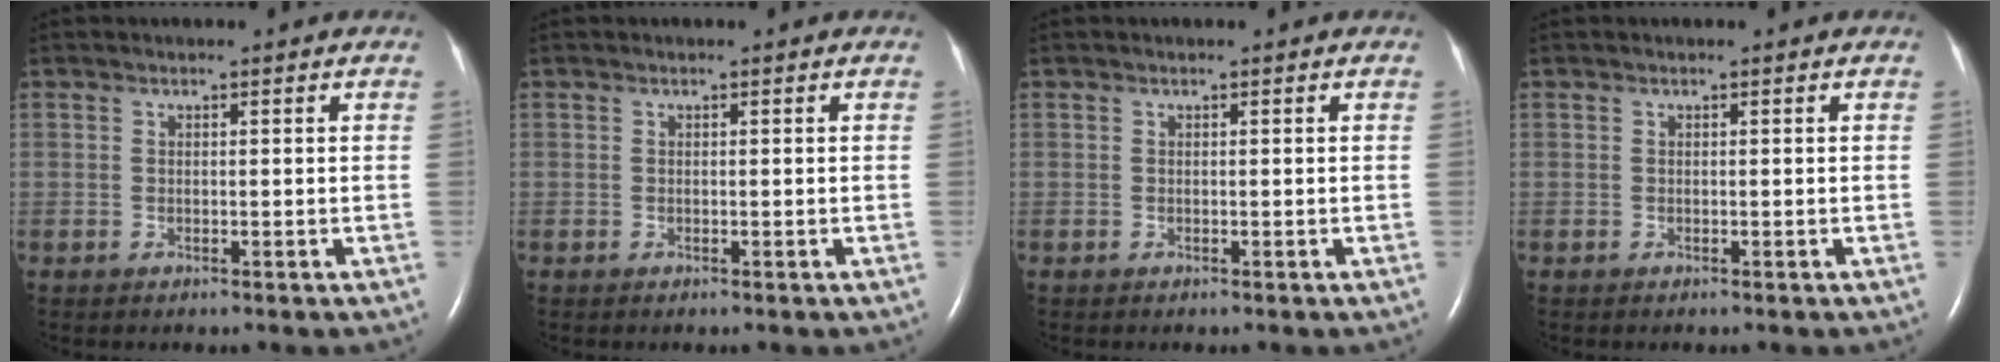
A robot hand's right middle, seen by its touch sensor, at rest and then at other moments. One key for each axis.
{"total": 0.0}
{"total": 0.0}
{"total": 0.0}